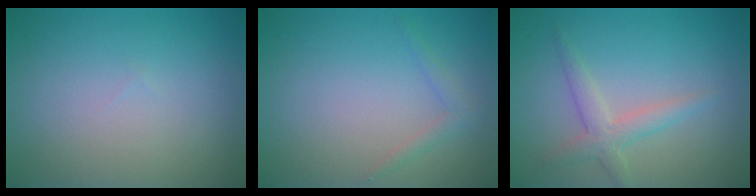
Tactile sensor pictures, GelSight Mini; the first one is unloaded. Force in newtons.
{"total": 1.1, "press": 1.1, "slide": 0.1}
{"total": 2.4, "press": 2.4, "slide": 0.1}